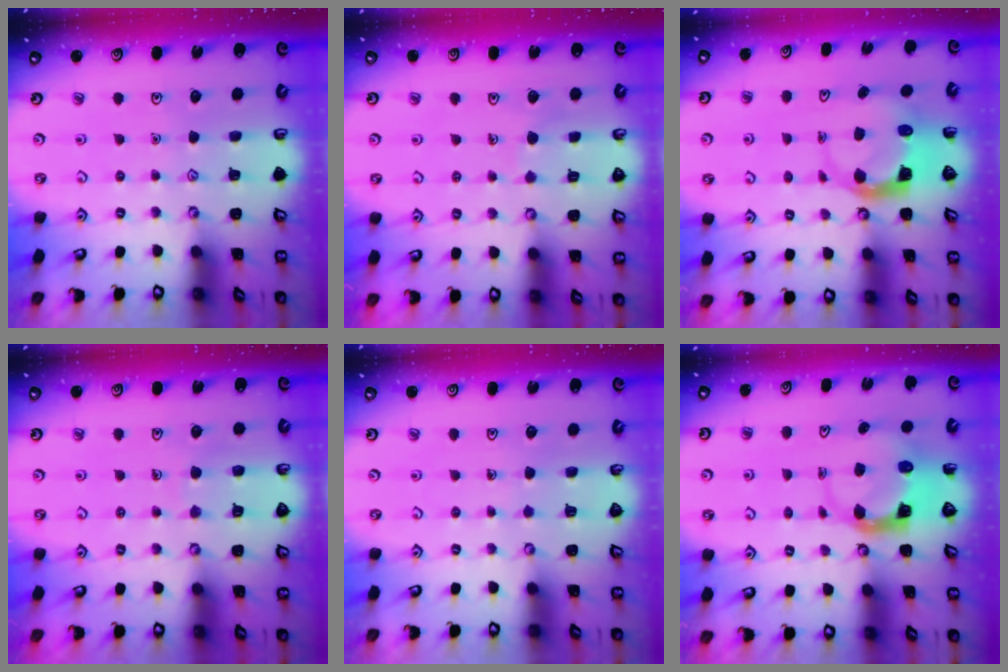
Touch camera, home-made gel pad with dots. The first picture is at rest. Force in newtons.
{"total": 3.2, "press": 3.2, "slide": 0.2}
{"total": 3.8, "press": 3.8, "slide": 0.5}
{"total": 5.2, "press": 5.2, "slide": 0.3}
{"total": 0.8, "press": 0.8, "slide": 0.3}
{"total": 3.9, "press": 3.9, "slide": 0.6}